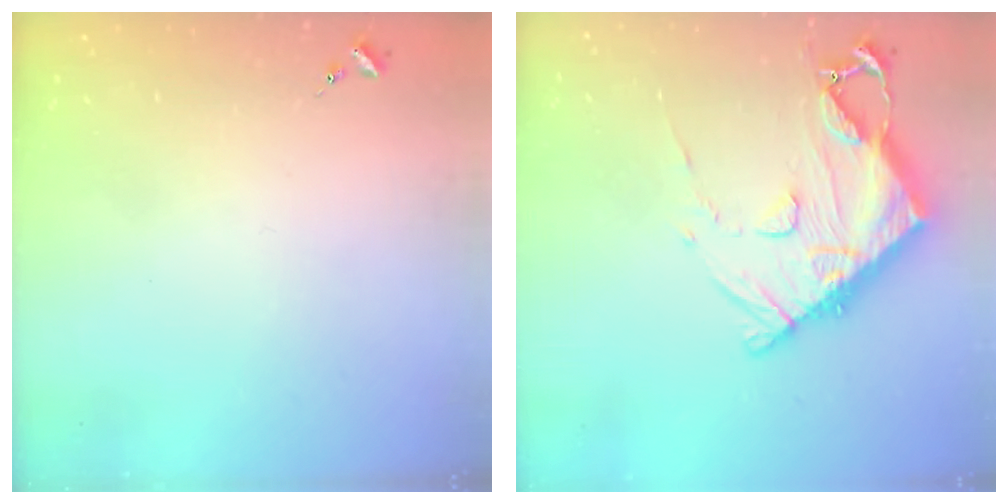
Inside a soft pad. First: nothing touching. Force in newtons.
{"total": 15.2, "press": 15.1, "slide": 1.6}